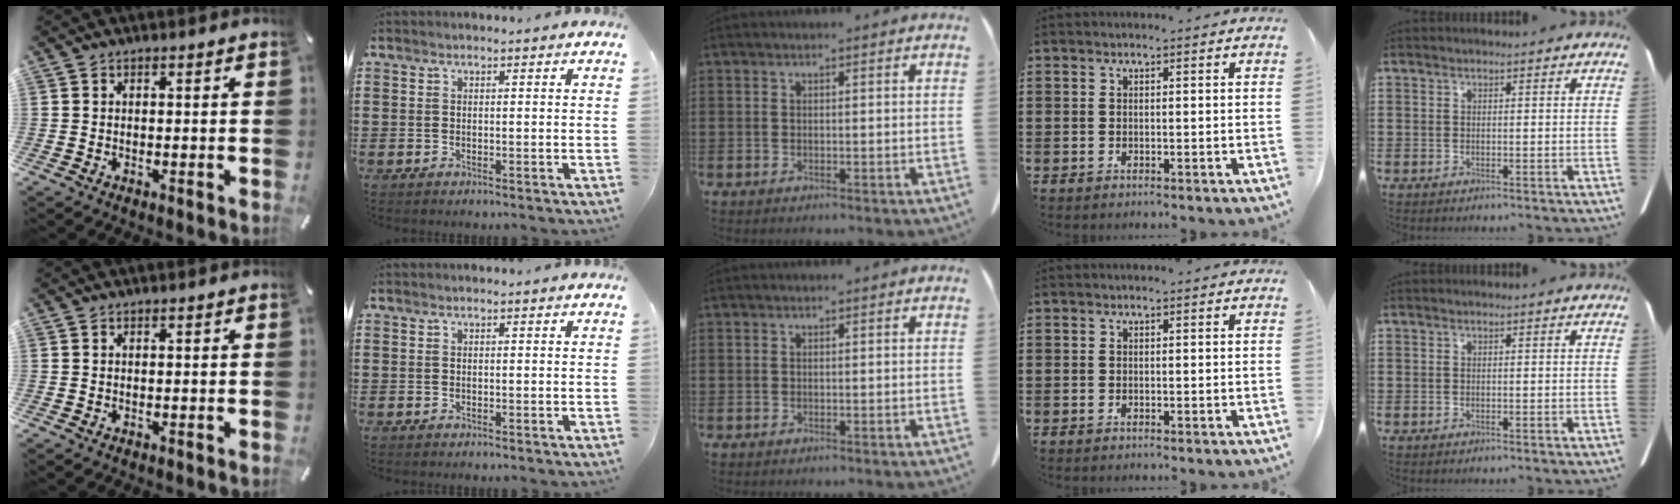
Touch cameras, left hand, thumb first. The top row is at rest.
{}